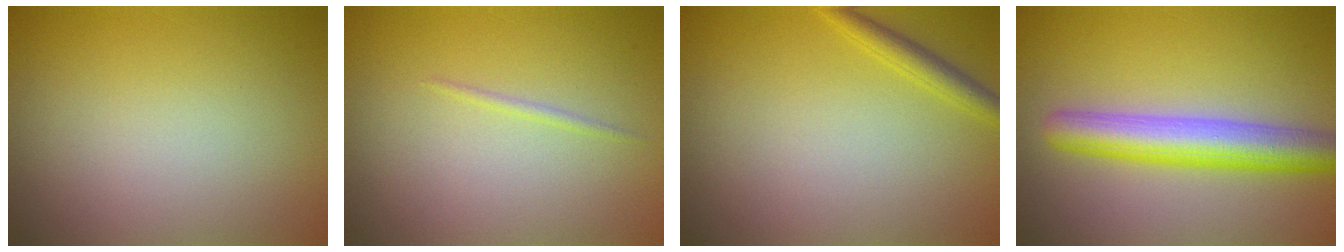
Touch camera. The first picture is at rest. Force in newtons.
{"total": 0.6, "press": 0.6, "slide": 0.1}
{"total": 1.9, "press": 1.9, "slide": 0.1}
{"total": 6.1, "press": 6.1, "slide": 0.2}